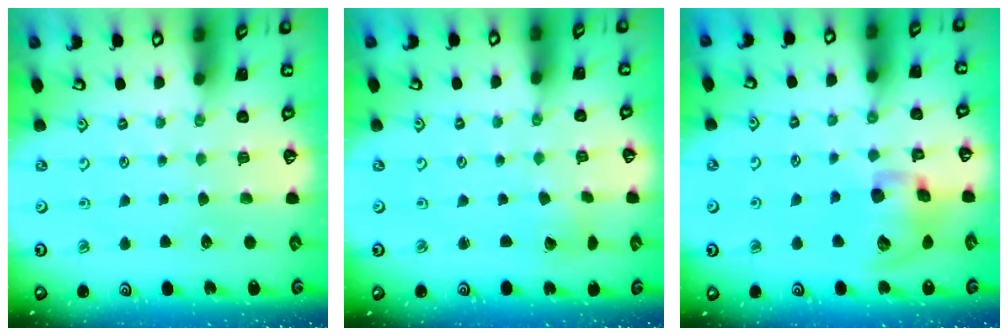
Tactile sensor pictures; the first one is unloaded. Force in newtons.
{"total": 2.3, "press": 2.3, "slide": 0.3}
{"total": 13.2, "press": 13.0, "slide": 2.1}